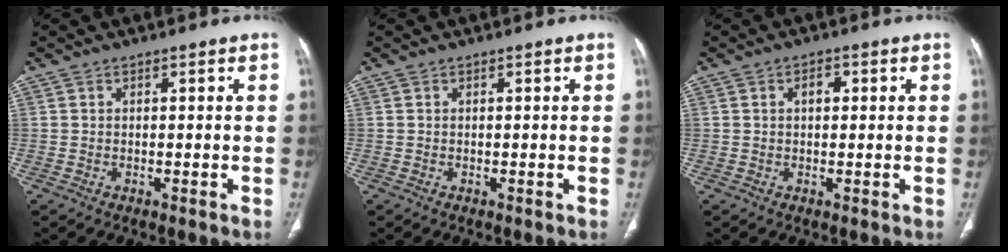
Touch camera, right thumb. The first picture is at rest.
{"total": 0.0}
{"total": 2.0, "force": [0.4, 1.3, 1.5], "torque": [-0.020, 0.007, 0.005]}